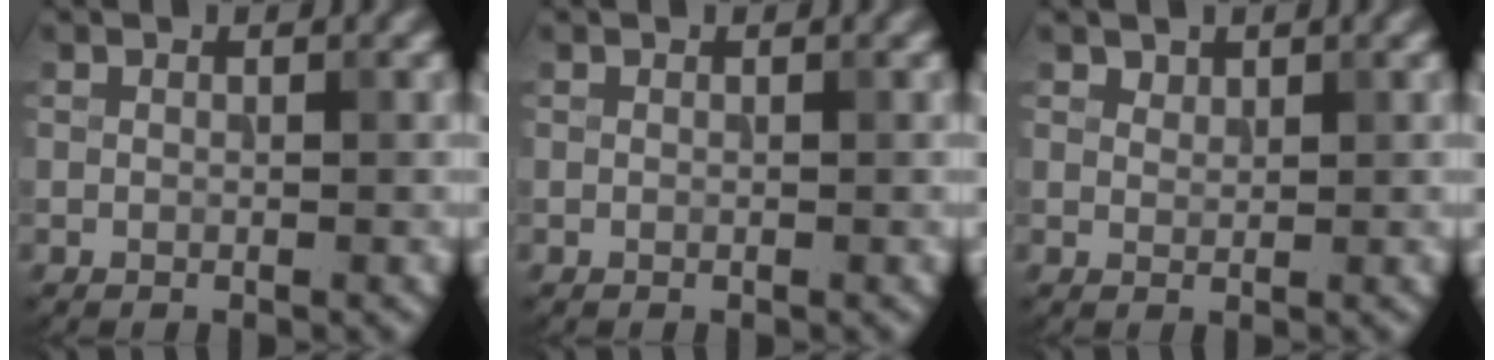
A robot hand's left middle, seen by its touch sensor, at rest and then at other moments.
{"total": 0.0}
{"total": 0.9, "force": [0.8, 0.4, 0.1], "torque": [-0.001, -0.002, 0.018]}